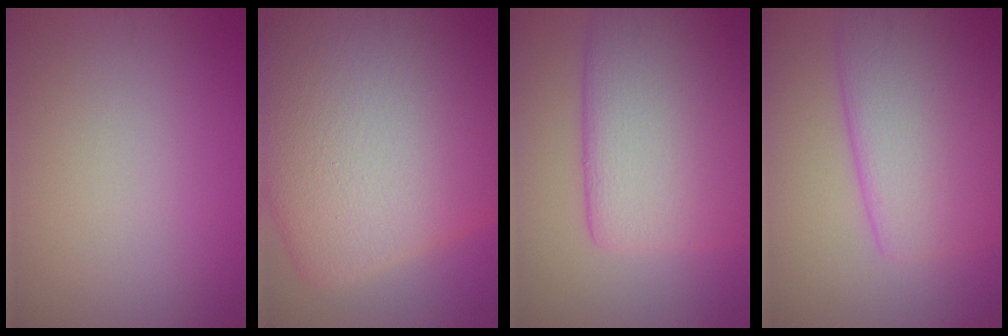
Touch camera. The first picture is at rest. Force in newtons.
{"total": 19.1, "press": 19.1, "slide": 1.1}
{"total": 11.7, "press": 11.6, "slide": 0.8}
{"total": 8.9, "press": 8.9, "slide": 0.2}